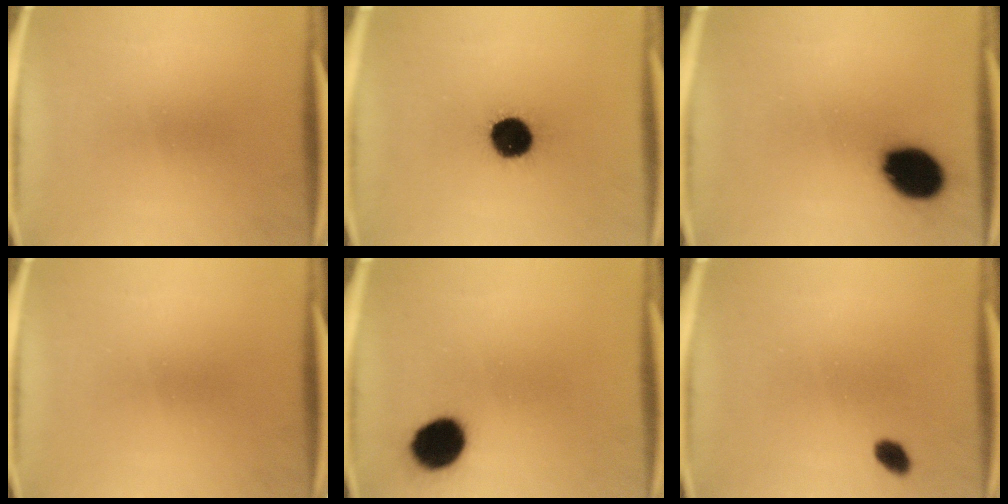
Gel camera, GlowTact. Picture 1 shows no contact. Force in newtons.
{"total": 12.6}
{"total": 13.6}
{"total": 0.0}
{"total": 10.3}
{"total": 2.4}